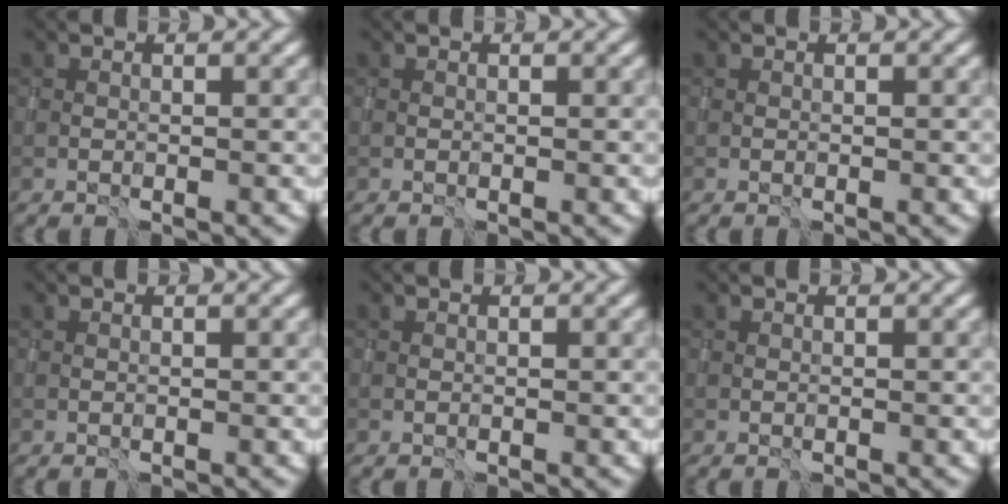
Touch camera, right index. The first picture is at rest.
{"total": 0.0}
{"total": 0.0}
{"total": 0.0}
{"total": 0.0}
{"total": 0.0}